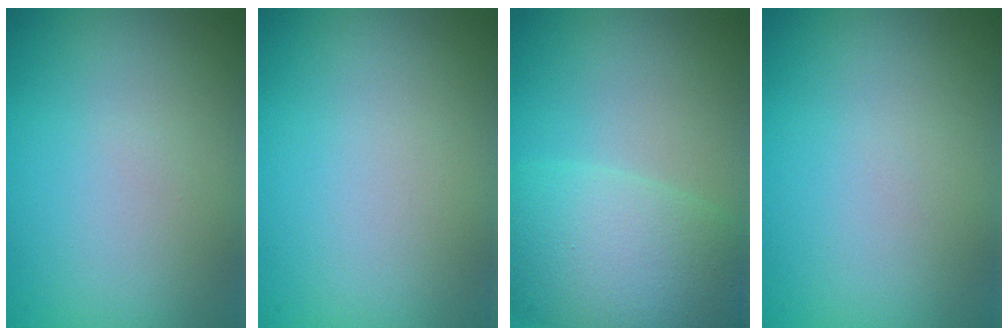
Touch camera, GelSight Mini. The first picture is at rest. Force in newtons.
{"total": 0.0}
{"total": 8.0, "press": 8.0, "slide": 0.5}
{"total": 0.0}